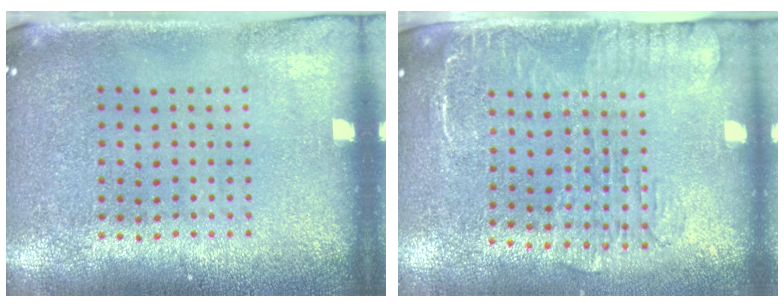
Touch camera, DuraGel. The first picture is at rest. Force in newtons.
{"total": 1.8, "press": 1.5, "slide": 0.9}